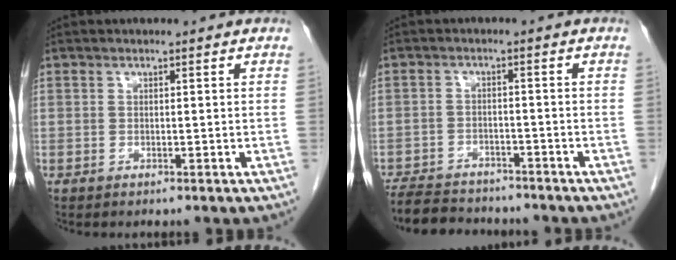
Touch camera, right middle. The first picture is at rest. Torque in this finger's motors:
{"motor_torque": [0.83, -0.75, 0.04, 0.04]}